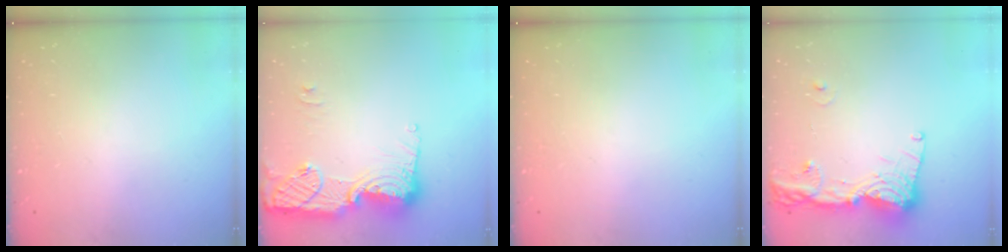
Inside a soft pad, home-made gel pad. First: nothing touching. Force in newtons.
{"total": 16.5, "press": 16.5, "slide": 1.1}
{"total": 0.0}
{"total": 15.2, "press": 15.1, "slide": 1.5}